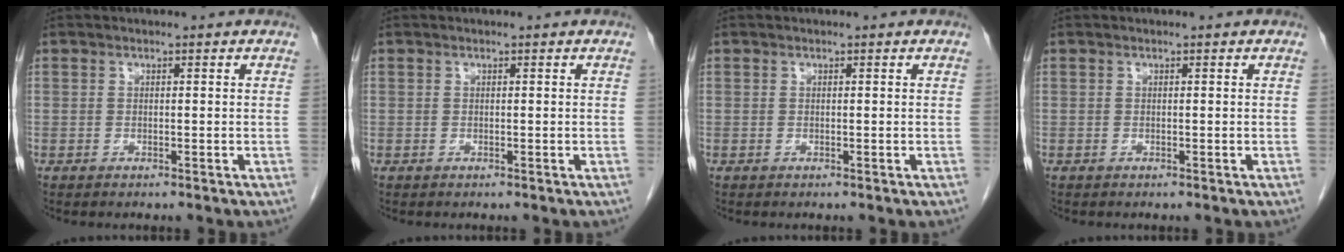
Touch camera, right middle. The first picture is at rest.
{"total": 0.0}
{"total": 0.0}
{"total": 0.0}